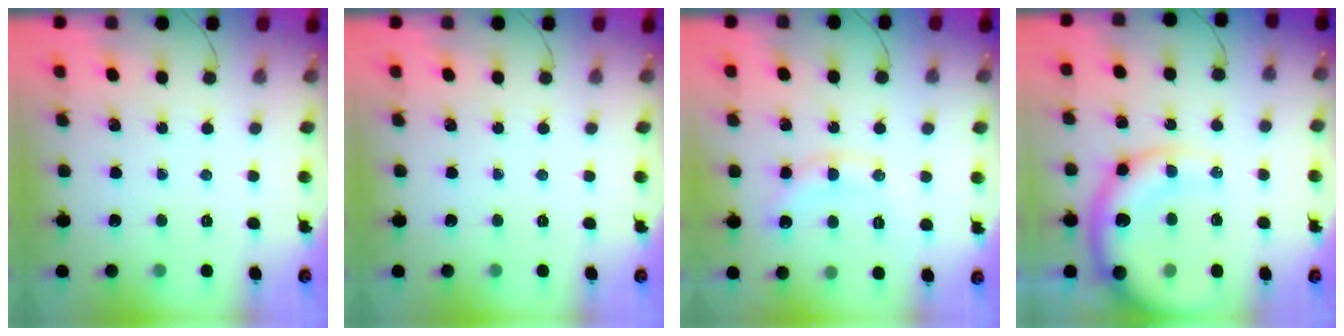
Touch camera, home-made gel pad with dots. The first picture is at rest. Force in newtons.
{"total": 0.0}
{"total": 10.6, "press": 10.6, "slide": 0.7}
{"total": 17.2, "press": 16.8, "slide": 3.6}